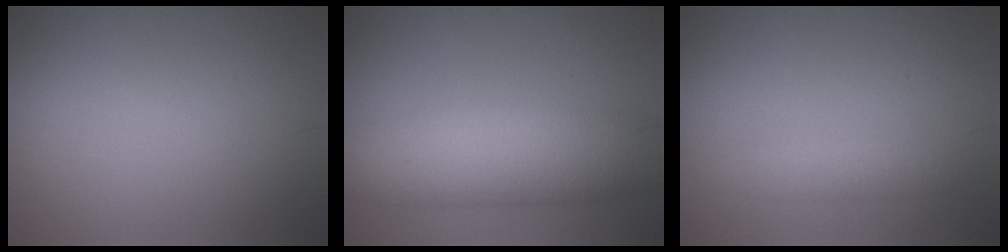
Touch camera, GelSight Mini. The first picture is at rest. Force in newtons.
{"total": 9.9, "press": 9.9, "slide": 0.5}
{"total": 1.8, "press": 1.8, "slide": 0.2}